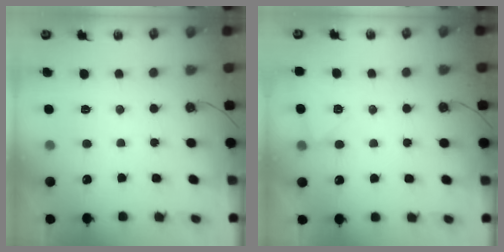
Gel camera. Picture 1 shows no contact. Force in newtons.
{"total": 4.8, "press": 3.2, "slide": 3.6}